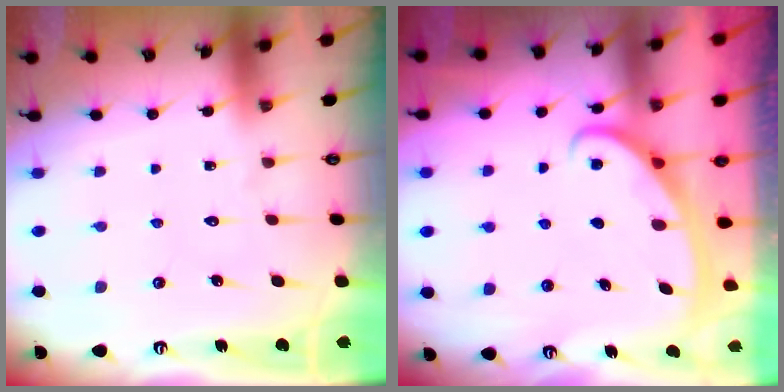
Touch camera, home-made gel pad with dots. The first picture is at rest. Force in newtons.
{"total": 2.8, "press": 2.8, "slide": 0.4}